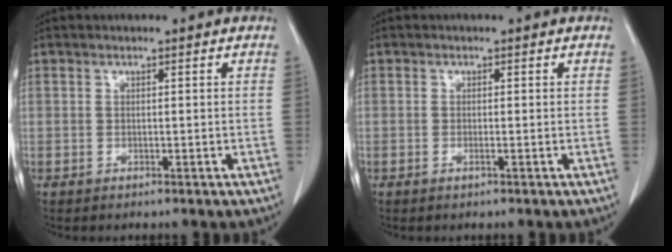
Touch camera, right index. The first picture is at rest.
{"total": 0.6, "force": [-0.3, 0.0, 0.5], "torque": [-0.010, -0.001, -0.004]}